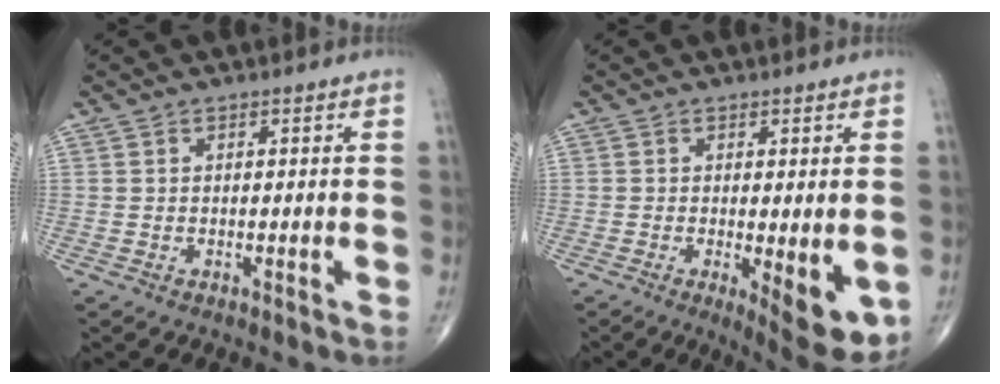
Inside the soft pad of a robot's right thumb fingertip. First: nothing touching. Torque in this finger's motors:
{"motor_torque": [-0.35, 0.89, 0.36, 0.24, 0.02]}